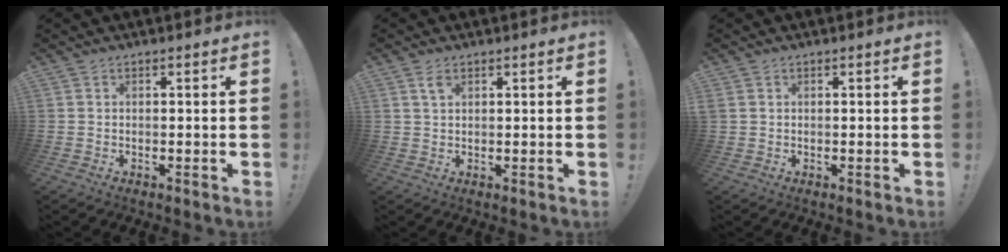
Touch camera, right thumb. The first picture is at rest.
{"total": 2.7, "force": [1.4, 1.1, 2.0], "torque": [-0.027, -0.005, 0.022]}
{"total": 0.8, "force": [0.2, 0.7, 0.5], "torque": [-0.014, 0.006, 0.005]}